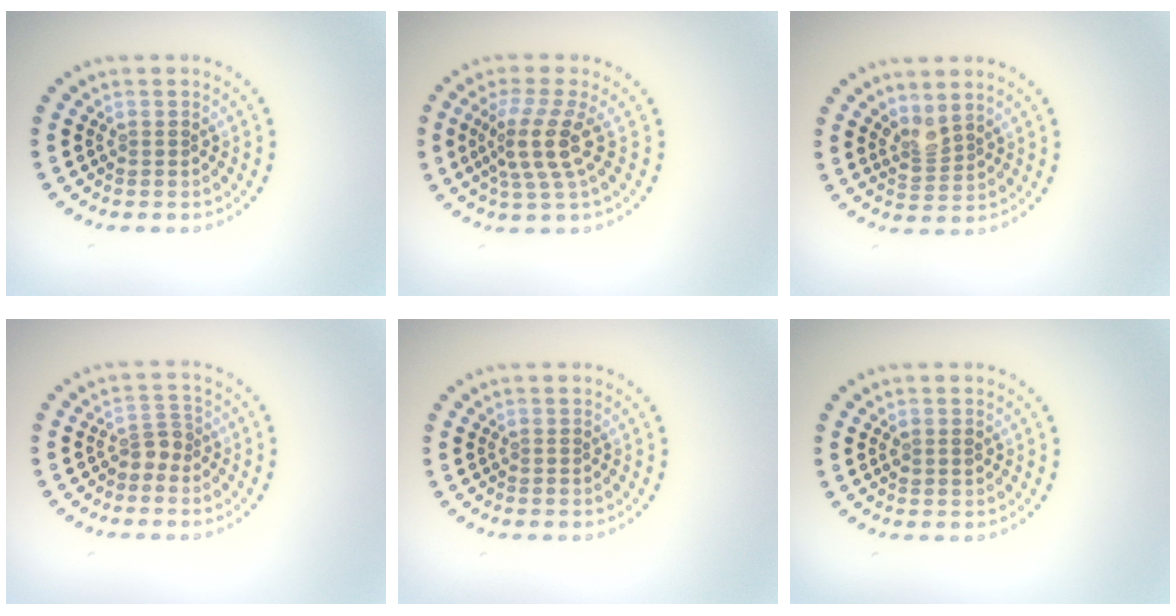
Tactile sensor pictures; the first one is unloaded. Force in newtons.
{"total": 3.6, "press": 2.8, "slide": 2.4}
{"total": 2.0, "press": 1.5, "slide": 1.3}
{"total": 1.7, "press": 1.3, "slide": 1.1}
{"total": 0.0}
{"total": 0.9, "press": 0.8, "slide": 0.1}